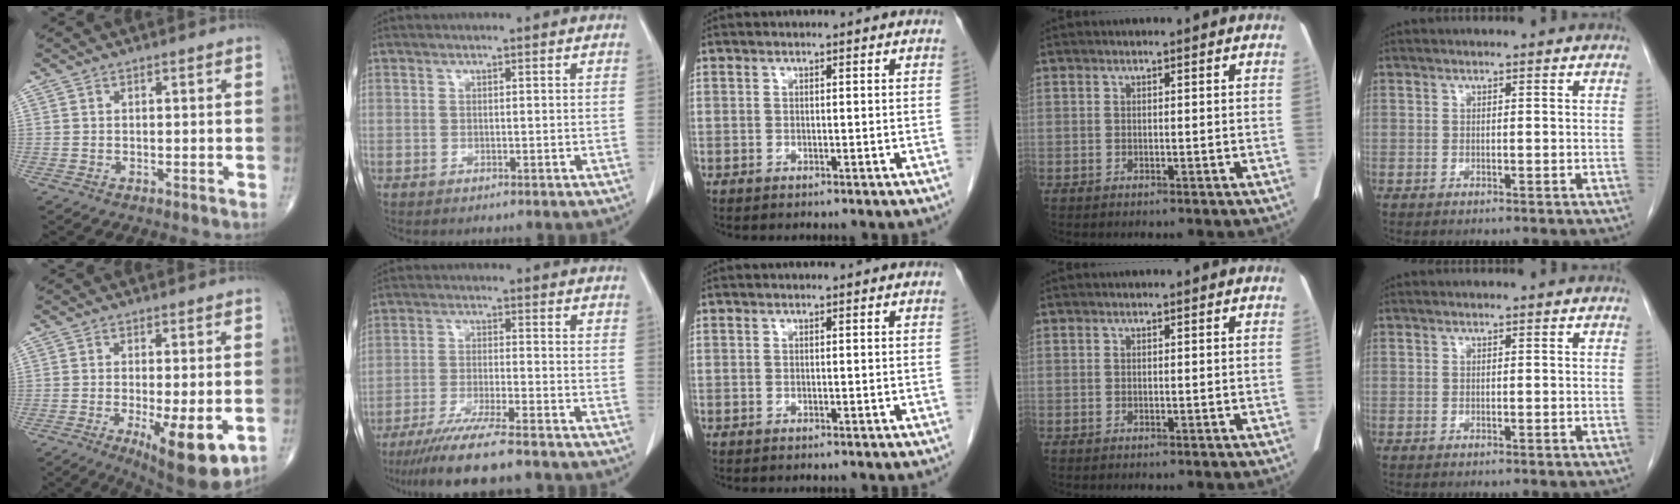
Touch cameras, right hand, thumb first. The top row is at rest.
{"thumb": {"total": 11.9, "force": [-3.7, 3.6, 10.8], "torque": [-0.156, -0.023, -0.046]}, "index": {"total": 11.1, "force": [-9.2, 0.2, 6.2], "torque": [-0.097, -0.030, -0.150]}}